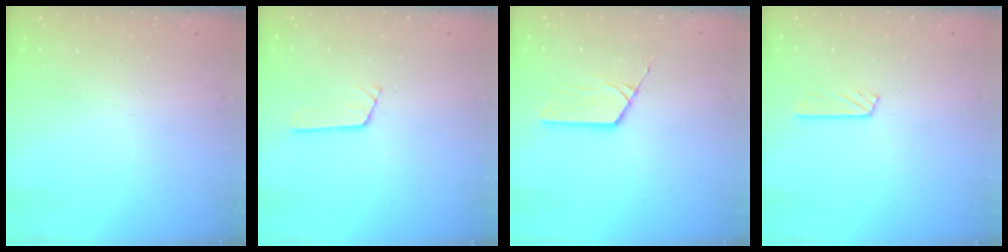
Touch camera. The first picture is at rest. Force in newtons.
{"total": 3.1, "press": 3.1, "slide": 0.2}
{"total": 4.8, "press": 4.7, "slide": 0.2}
{"total": 3.6, "press": 3.5, "slide": 0.4}